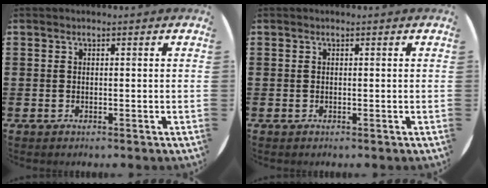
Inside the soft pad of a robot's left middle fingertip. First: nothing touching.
{"total": 0.0}